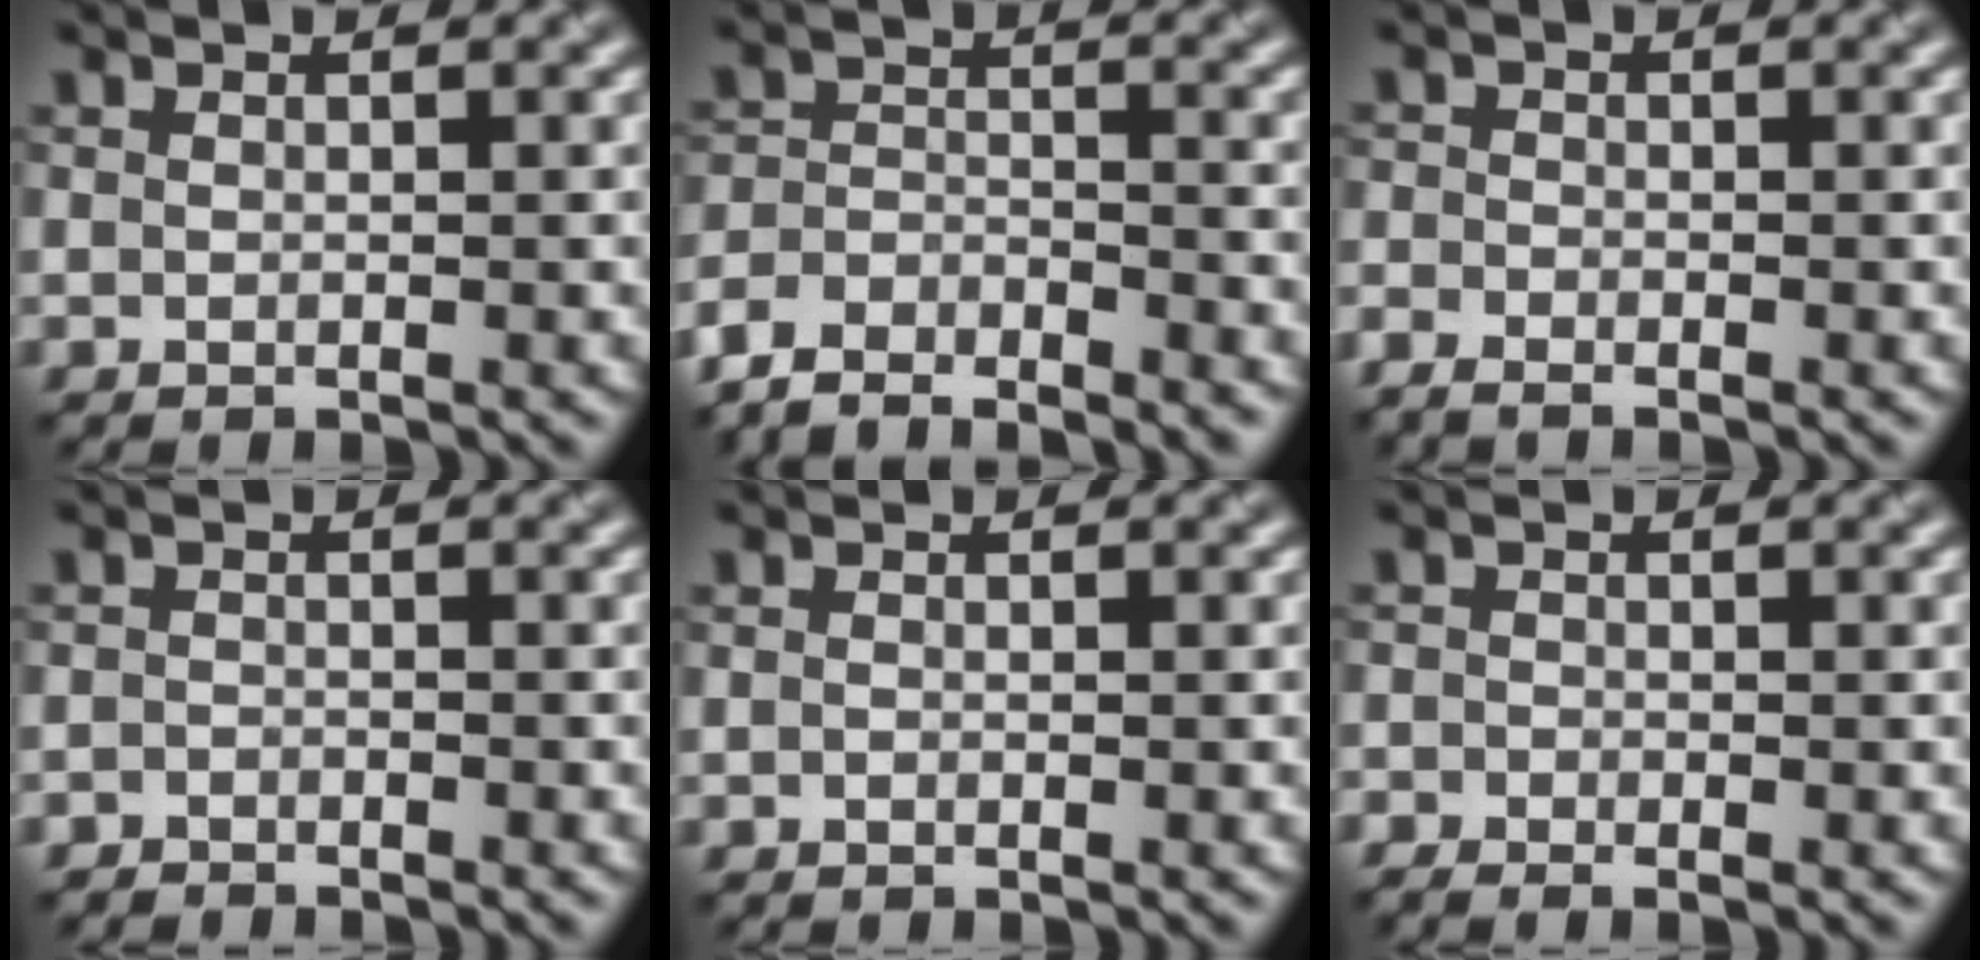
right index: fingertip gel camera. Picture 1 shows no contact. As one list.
[{"total": 5.4, "force": [-5.2, 0.9, 1.2], "torque": [-0.026, -0.007, -0.104]}, {"total": 1.9, "force": [-1.7, 0.5, 0.7], "torque": [-0.019, -0.005, -0.036]}, {"total": 1.4, "force": [-1.3, 0.1, 0.0], "torque": [0.001, 0.001, -0.029]}, {"total": 0.0}, {"total": 1.4, "force": [-1.2, 0.3, 0.5], "torque": [-0.011, -0.004, -0.028]}]